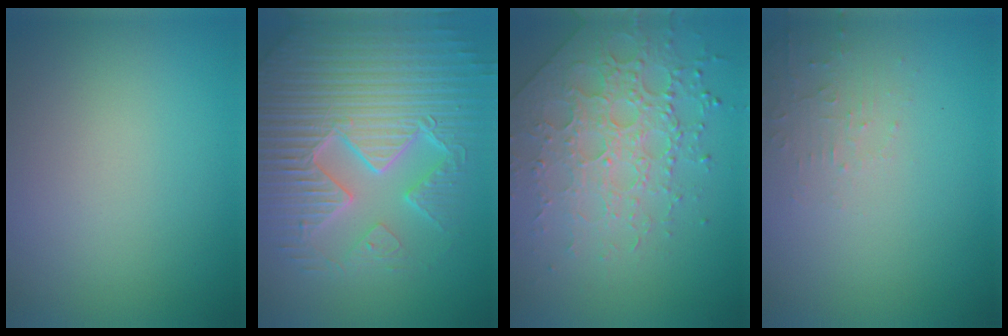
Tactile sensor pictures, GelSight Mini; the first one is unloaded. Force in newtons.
{"total": 9.5, "press": 6.5, "slide": 7.0}
{"total": 4.8, "press": 4.5, "slide": 1.6}
{"total": 1.5, "press": 1.5, "slide": 0.3}